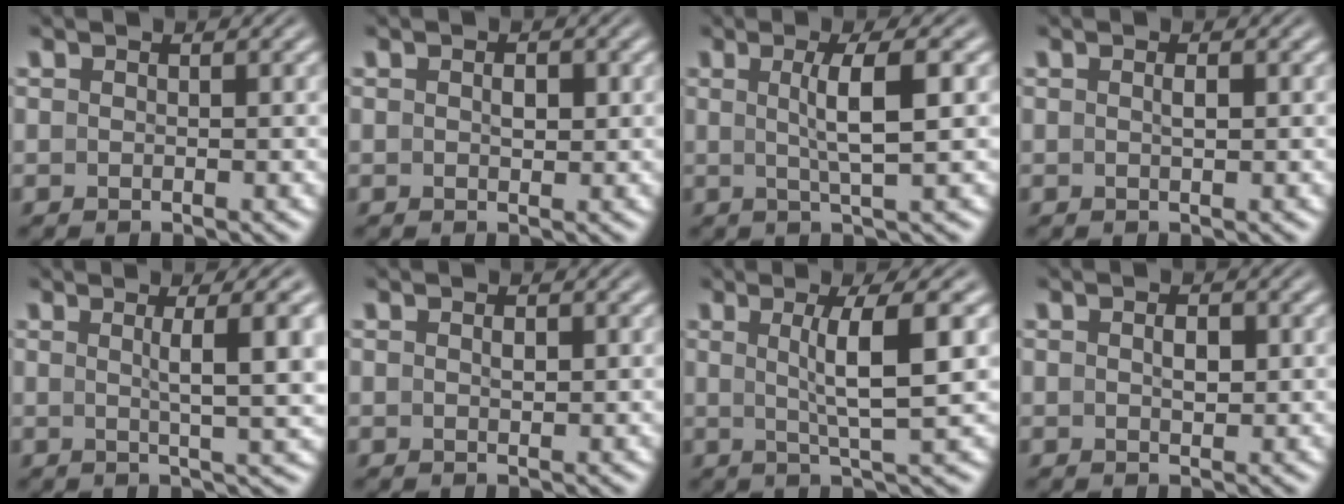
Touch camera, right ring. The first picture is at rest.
{"total": 1.1, "force": [0.1, 0.7, 0.9], "torque": [-0.021, -0.006, 0.005]}
{"total": 3.6, "force": [0.5, -0.5, 3.5], "torque": [-0.059, -0.003, 0.014]}
{"total": 0.7, "force": [-0.1, -0.2, 0.7], "torque": [-0.014, -0.004, 0.002]}
{"total": 4.7, "force": [1.3, -0.3, 4.5], "torque": [-0.053, 0.002, 0.022]}
{"total": 0.5, "force": [0.1, 0.1, 0.5], "torque": [-0.012, -0.007, 0.006]}
{"total": 4.5, "force": [0.9, -0.3, 4.4], "torque": [-0.067, -0.003, 0.021]}
{"total": 1.2, "force": [0.0, 0.5, 1.1], "torque": [-0.018, -0.007, 0.005]}